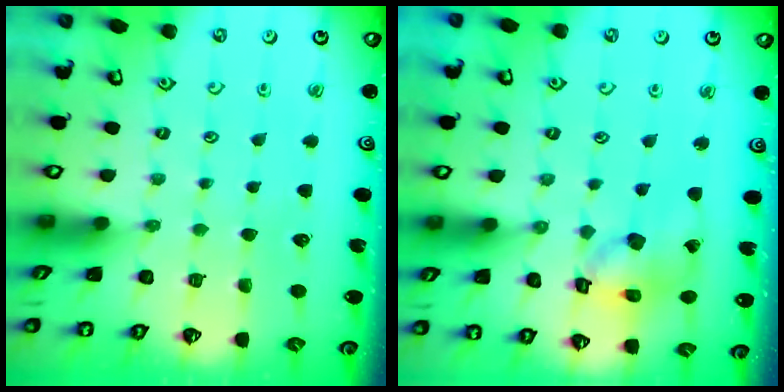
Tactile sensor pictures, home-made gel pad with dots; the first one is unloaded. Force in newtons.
{"total": 12.0, "press": 11.8, "slide": 1.7}